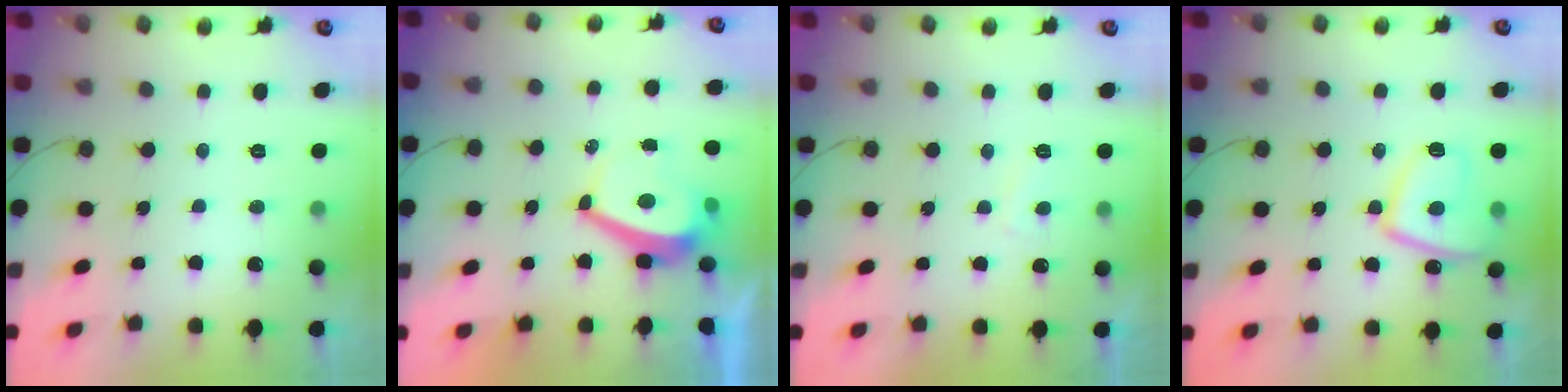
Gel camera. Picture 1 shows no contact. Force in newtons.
{"total": 4.6, "press": 4.6, "slide": 0.5}
{"total": 2.3, "press": 2.2, "slide": 0.7}
{"total": 10.6, "press": 10.5, "slide": 1.2}